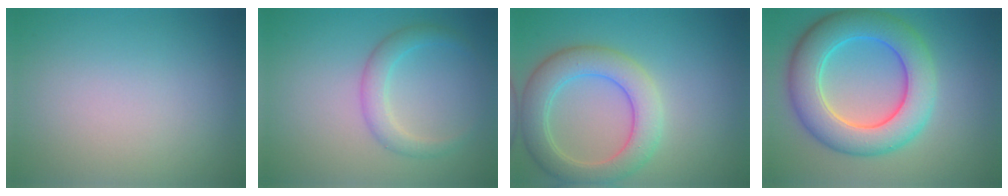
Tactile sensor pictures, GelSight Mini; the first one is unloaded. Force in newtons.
{"total": 2.3, "press": 2.3, "slide": 0.0}
{"total": 5.7, "press": 5.7, "slide": 0.6}
{"total": 8.6, "press": 8.6, "slide": 0.5}